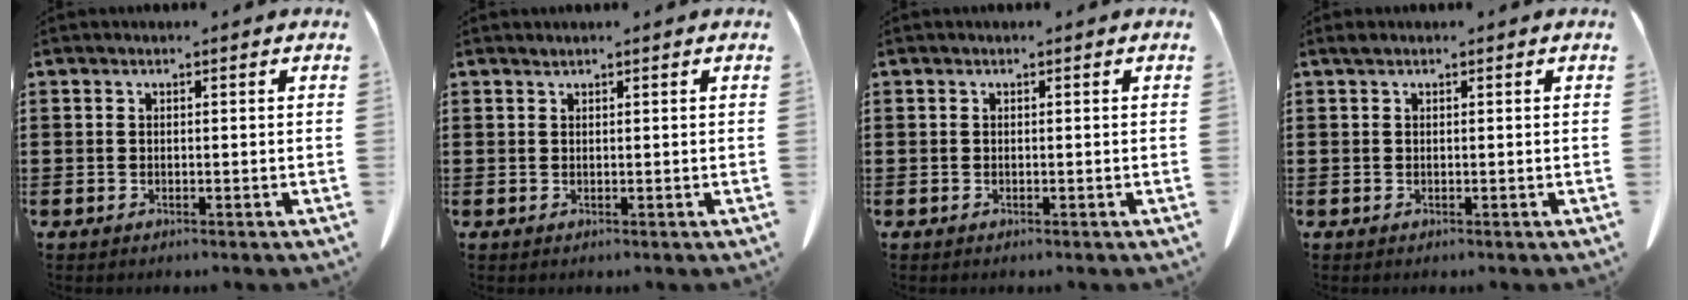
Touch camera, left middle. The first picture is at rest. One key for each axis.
{"total": 0.5, "fx": 0.5, "fy": -0.1, "fz": 0.1, "tx": -0.005, "ty": -0.004, "tz": 0.011}
{"total": 0.0}
{"total": 0.5, "fx": 0.4, "fy": 0.3, "fz": 0.2, "tx": -0.007, "ty": 0.001, "tz": 0.008}